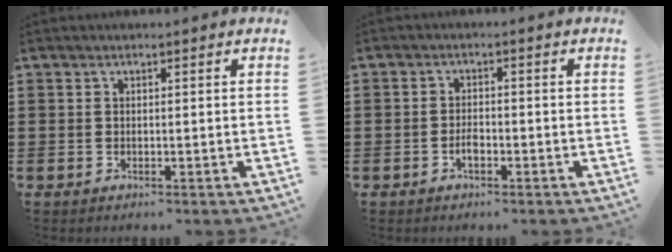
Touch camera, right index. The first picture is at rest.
{"total": 1.9, "force": [-0.9, 0.8, 1.4], "torque": [-0.031, -0.002, -0.015]}